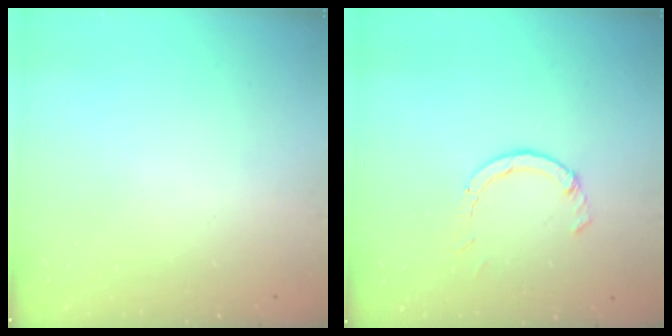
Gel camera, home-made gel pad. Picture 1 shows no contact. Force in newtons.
{"total": 2.3, "press": 2.3, "slide": 0.3}